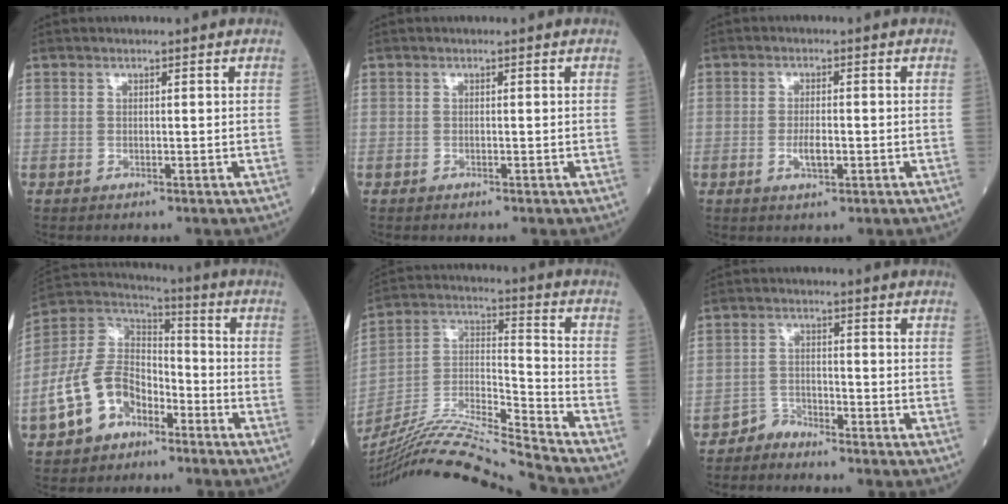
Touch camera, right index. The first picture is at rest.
{"total": 0.0}
{"total": 3.0, "force": [-0.9, 0.9, 2.7], "torque": [-0.054, 0.000, -0.014]}
{"total": 12.0, "force": [-6.2, 7.7, 6.9], "torque": [-0.163, 0.025, -0.120]}
{"total": 20.0, "force": [-18.6, -2.2, 6.8], "torque": [-0.134, 0.004, -0.330]}
{"total": 2.4, "force": [-2.2, 0.3, -0.7], "torque": [0.023, -0.006, -0.042]}